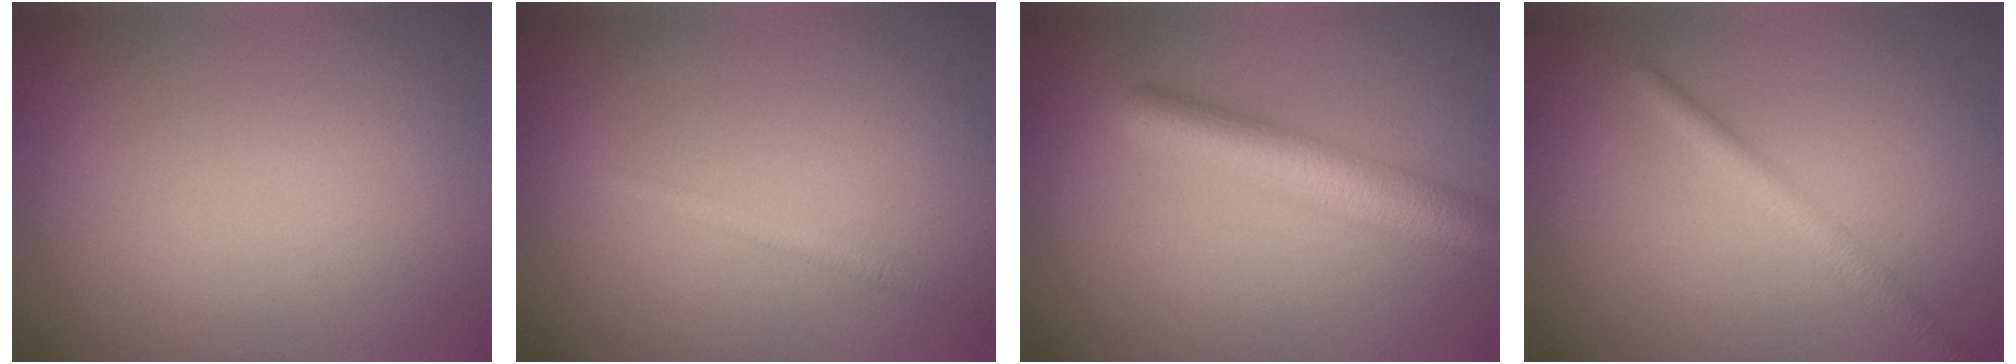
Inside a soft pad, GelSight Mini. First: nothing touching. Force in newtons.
{"total": 1.2, "press": 1.2, "slide": 0.0}
{"total": 5.6, "press": 5.6, "slide": 0.1}
{"total": 2.2, "press": 2.2, "slide": 0.1}